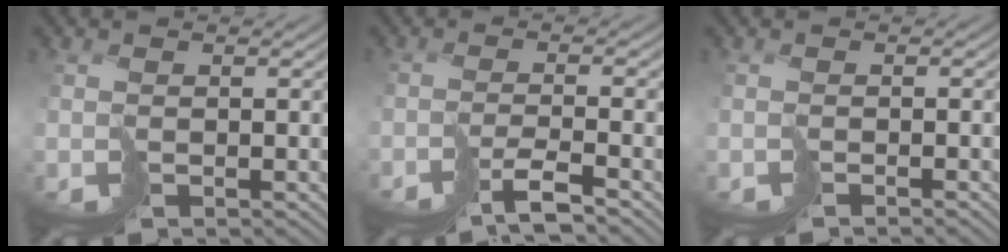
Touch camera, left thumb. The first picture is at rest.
{"total": 4.2, "force": [-3.0, -0.1, 2.9], "torque": [-0.036, 0.004, -0.056]}
{"total": 1.1, "force": [-1.1, -0.2, 0.0], "torque": [0.006, 0.001, -0.019]}